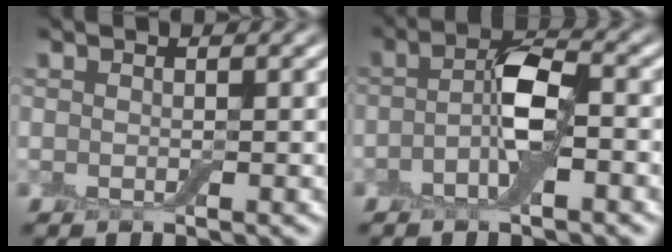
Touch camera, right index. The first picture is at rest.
{"total": 4.4, "force": [-1.1, 1.5, 4.0], "torque": [-0.078, 0.010, -0.031]}